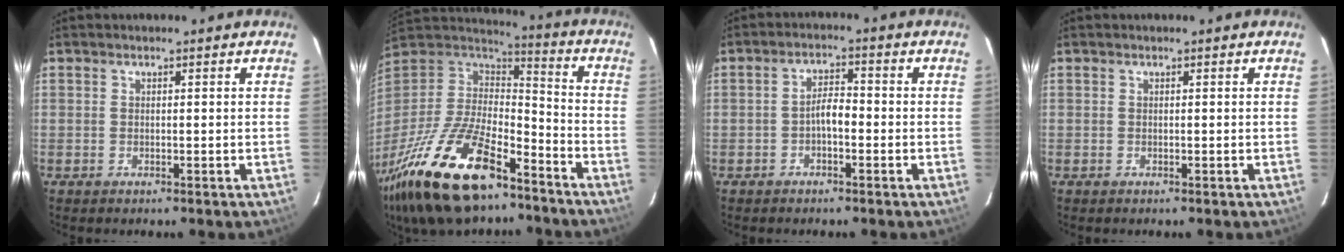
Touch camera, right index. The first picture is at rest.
{"total": 28.6, "force": [-18.4, 11.7, 18.6], "torque": [-0.382, -0.037, -0.311]}
{"total": 3.2, "force": [-1.4, 1.3, 2.6], "torque": [-0.048, 0.012, -0.024]}
{"total": 0.0}